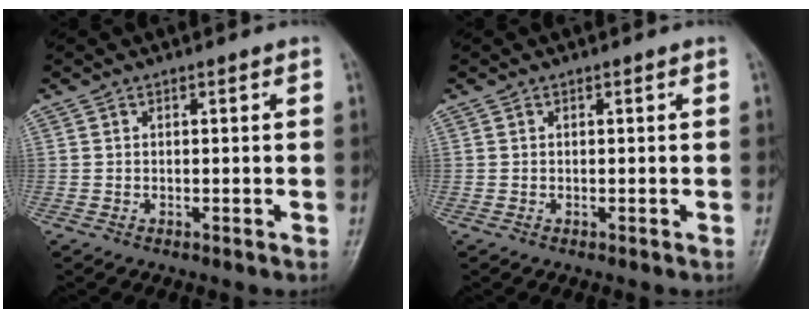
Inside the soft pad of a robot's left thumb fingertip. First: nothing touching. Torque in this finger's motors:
{"motor_torque": [0.00, 0.00, -0.01, -0.03, 0.00]}